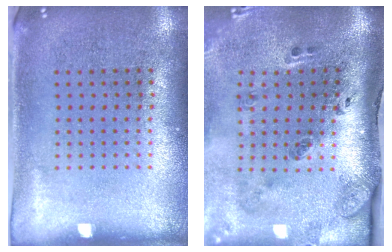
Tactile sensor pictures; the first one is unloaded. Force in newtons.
{"total": 3.2, "press": 1.9, "slide": 2.6}